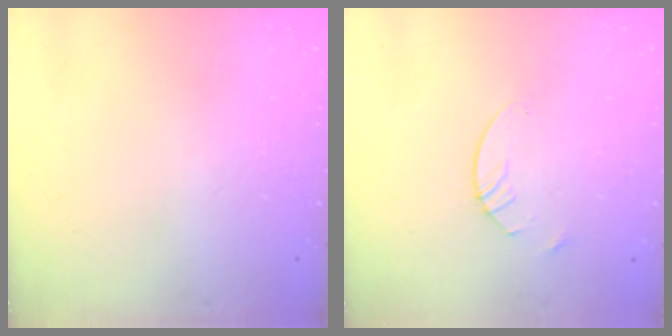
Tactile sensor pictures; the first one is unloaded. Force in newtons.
{"total": 2.4, "press": 2.4, "slide": 0.1}